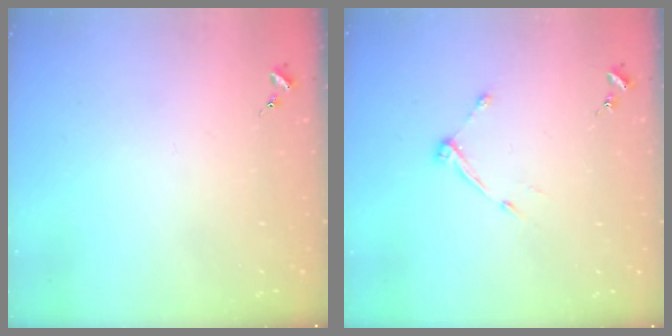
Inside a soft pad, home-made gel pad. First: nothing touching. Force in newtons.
{"total": 5.1, "press": 5.1, "slide": 0.6}